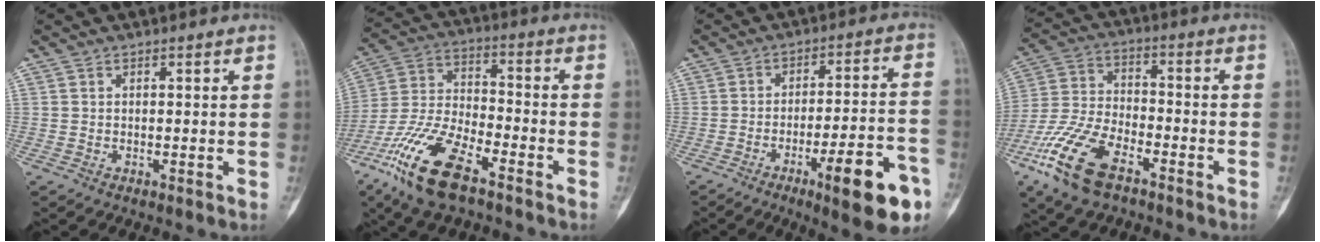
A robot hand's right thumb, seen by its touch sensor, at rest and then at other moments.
{"total": 16.3, "force": [-9.8, 6.0, 11.6], "torque": [-0.245, 0.036, -0.191]}
{"total": 15.7, "force": [-7.7, 3.4, 13.2], "torque": [-0.163, 0.041, -0.102]}
{"total": 14.9, "force": [-8.5, 6.9, 10.1], "torque": [-0.215, 0.025, -0.169]}